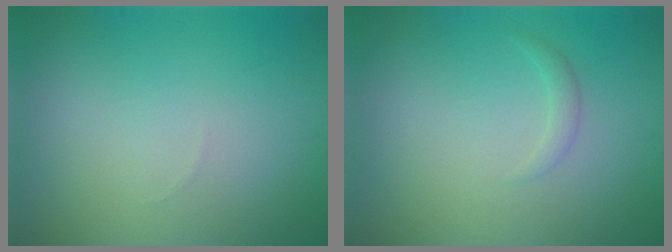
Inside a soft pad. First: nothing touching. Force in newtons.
{"total": 0.9, "press": 0.9, "slide": 0.0}